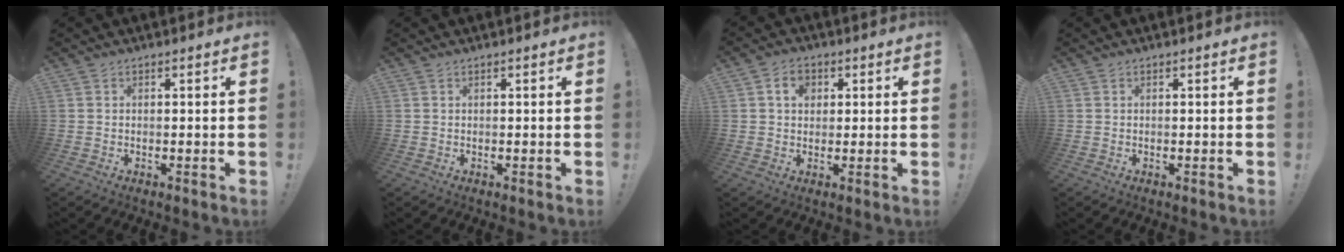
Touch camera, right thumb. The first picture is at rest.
{"total": 0.0}
{"total": 5.7, "force": [1.7, 4.1, 3.5], "torque": [-0.045, 0.004, 0.028]}
{"total": 0.0}